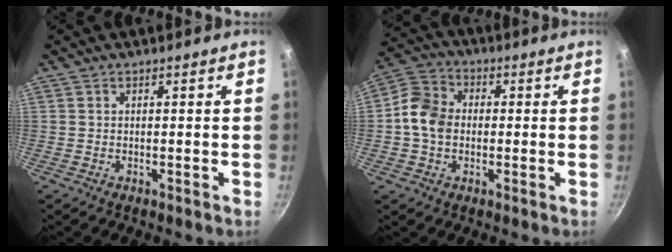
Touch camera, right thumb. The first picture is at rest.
{"total": 8.9, "force": [-0.6, 7.1, 5.3], "torque": [-0.077, 0.020, -0.031]}